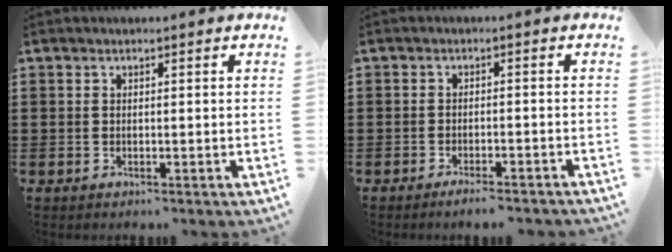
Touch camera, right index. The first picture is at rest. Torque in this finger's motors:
{"motor_torque": [0.07, 0.12, 0.06, 0.00]}